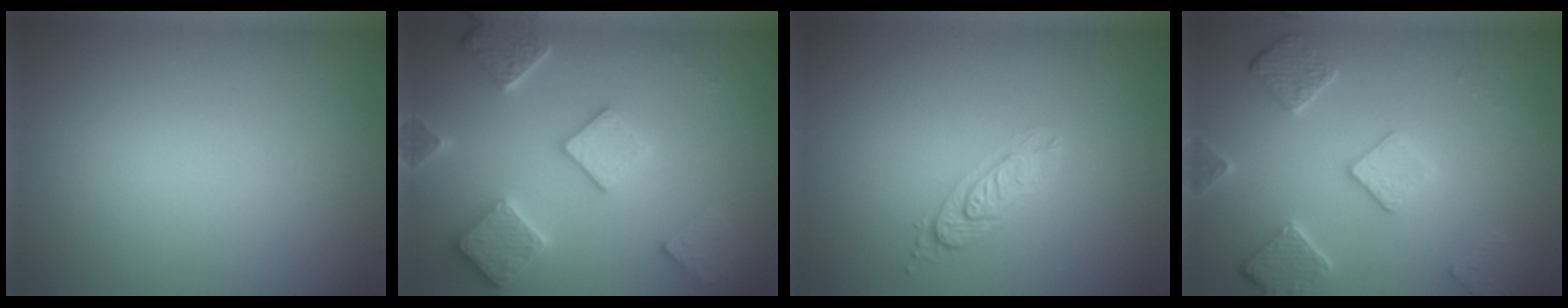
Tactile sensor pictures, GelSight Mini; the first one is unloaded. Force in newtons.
{"total": 5.6, "press": 5.5, "slide": 1.1}
{"total": 2.1, "press": 1.8, "slide": 1.1}
{"total": 4.0, "press": 3.5, "slide": 1.9}